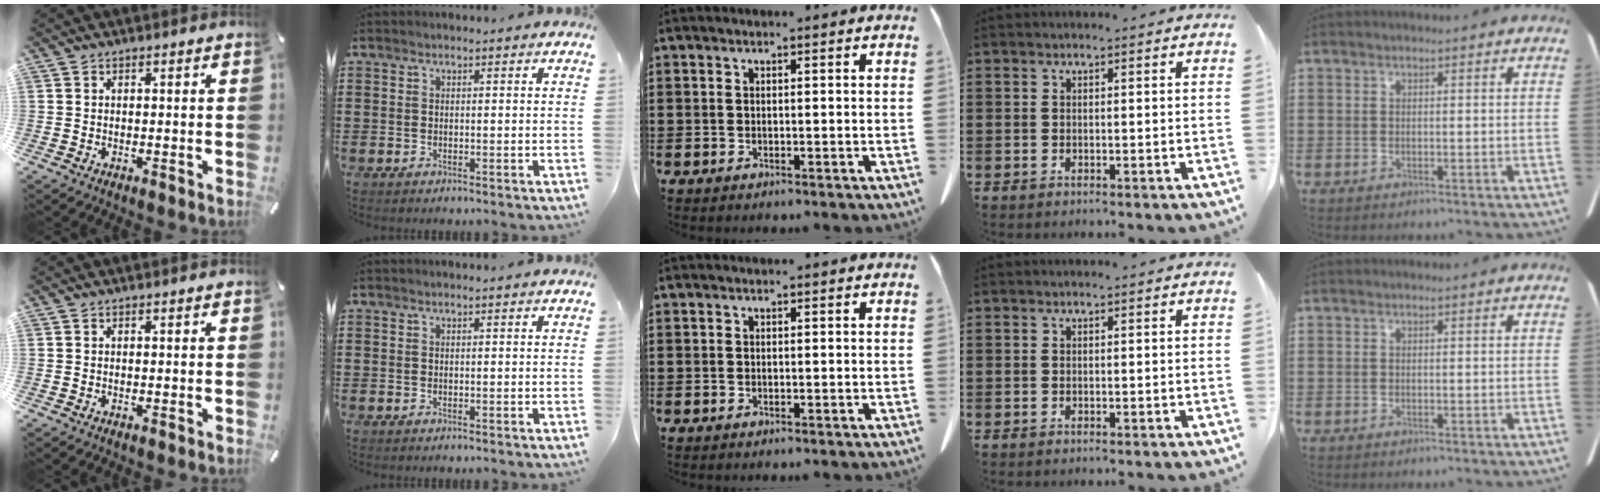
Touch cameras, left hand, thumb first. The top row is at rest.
{}